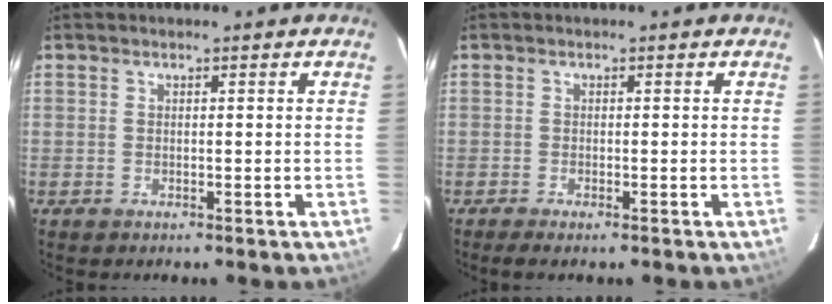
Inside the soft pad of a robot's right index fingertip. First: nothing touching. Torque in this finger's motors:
{"motor_torque": [0.10, 0.15, 0.13, 0.00]}